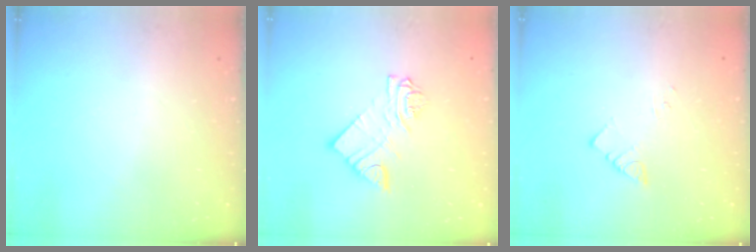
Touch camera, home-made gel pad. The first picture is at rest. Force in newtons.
{"total": 8.0, "press": 8.0, "slide": 0.4}
{"total": 2.5, "press": 2.5, "slide": 0.3}